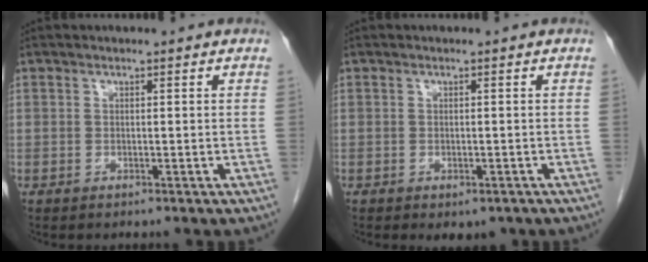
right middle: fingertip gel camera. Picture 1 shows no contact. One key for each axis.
{"total": 2.3, "fx": -1.5, "fy": 1.3, "fz": 1.2, "tx": -0.009, "ty": -0.002, "tz": -0.011}